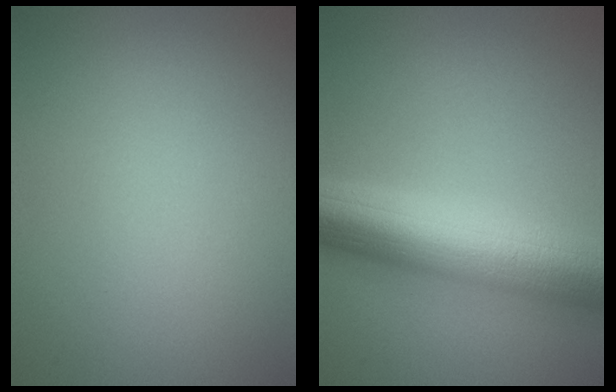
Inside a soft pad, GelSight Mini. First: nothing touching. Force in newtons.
{"total": 11.2, "press": 11.2, "slide": 0.3}